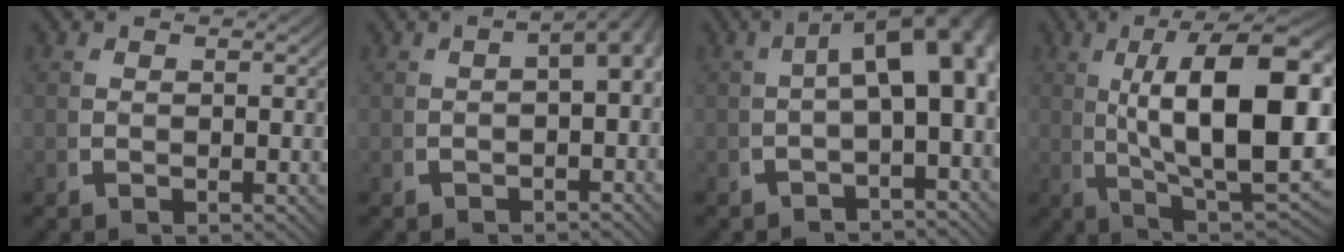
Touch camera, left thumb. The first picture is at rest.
{"total": 4.3, "force": [-0.1, 2.3, 3.7], "torque": [-0.035, 0.016, -0.010]}
{"total": 9.3, "force": [0.0, 4.7, 8.0], "torque": [-0.097, 0.001, -0.006]}
{"total": 17.5, "force": [0.4, 8.9, 15.1], "torque": [-0.220, -0.045, 0.034]}